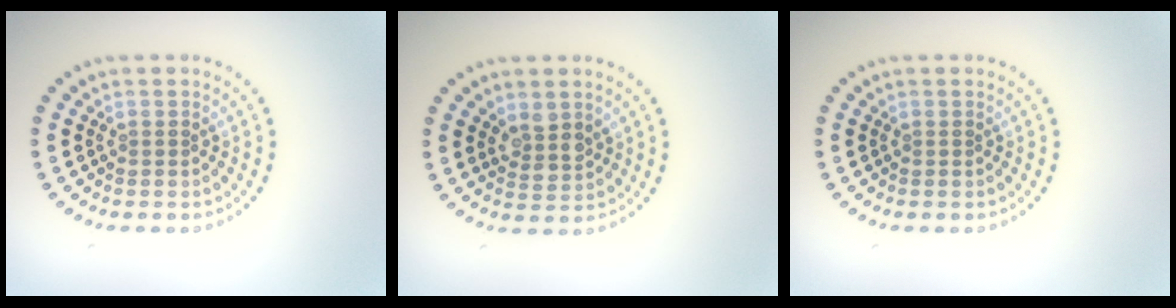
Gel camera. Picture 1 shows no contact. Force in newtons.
{"total": 2.3, "press": 2.1, "slide": 1.0}
{"total": 0.0}